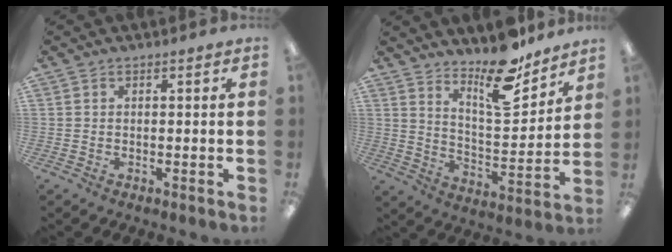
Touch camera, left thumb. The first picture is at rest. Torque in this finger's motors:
{"motor_torque": [0.27, 0.22, -0.29, -0.37, 0.07]}